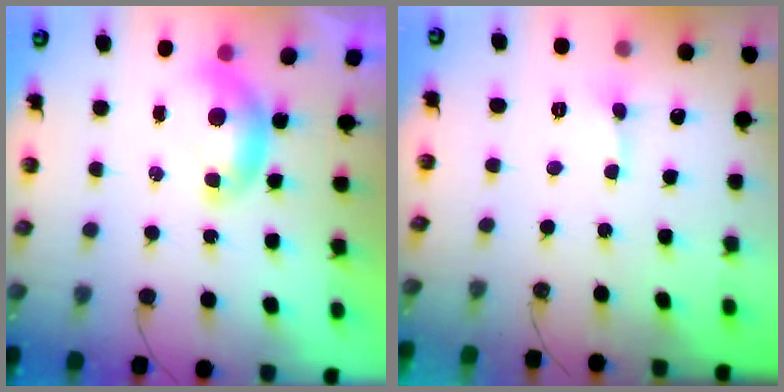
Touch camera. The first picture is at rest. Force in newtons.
{"total": 0.0}